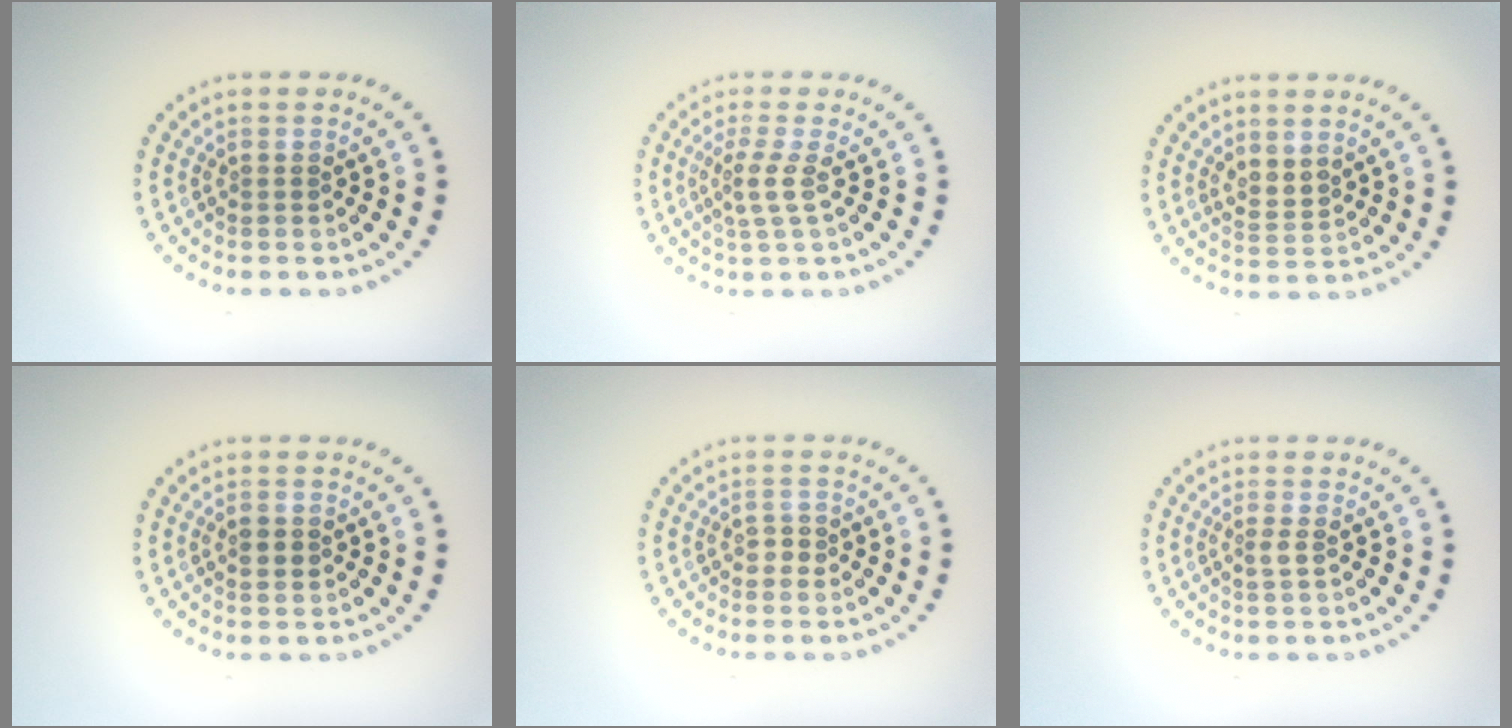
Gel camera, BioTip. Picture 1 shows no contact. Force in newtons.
{"total": 2.2, "press": 1.5, "slide": 1.6}
{"total": 1.7, "press": 1.4, "slide": 1.0}
{"total": 1.2, "press": 1.2, "slide": 0.0}
{"total": 1.0, "press": 0.9, "slide": 0.4}
{"total": 0.9, "press": 0.6, "slide": 0.6}